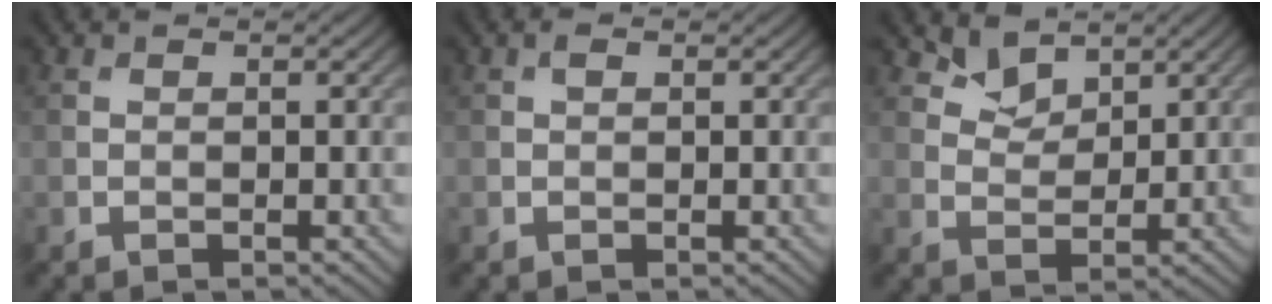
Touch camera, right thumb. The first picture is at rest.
{"total": 0.7, "force": [0.3, 0.4, 0.4], "torque": [-0.009, 0.001, 0.005]}
{"total": 3.6, "force": [2.8, 1.9, 1.3], "torque": [-0.031, -0.009, 0.056]}